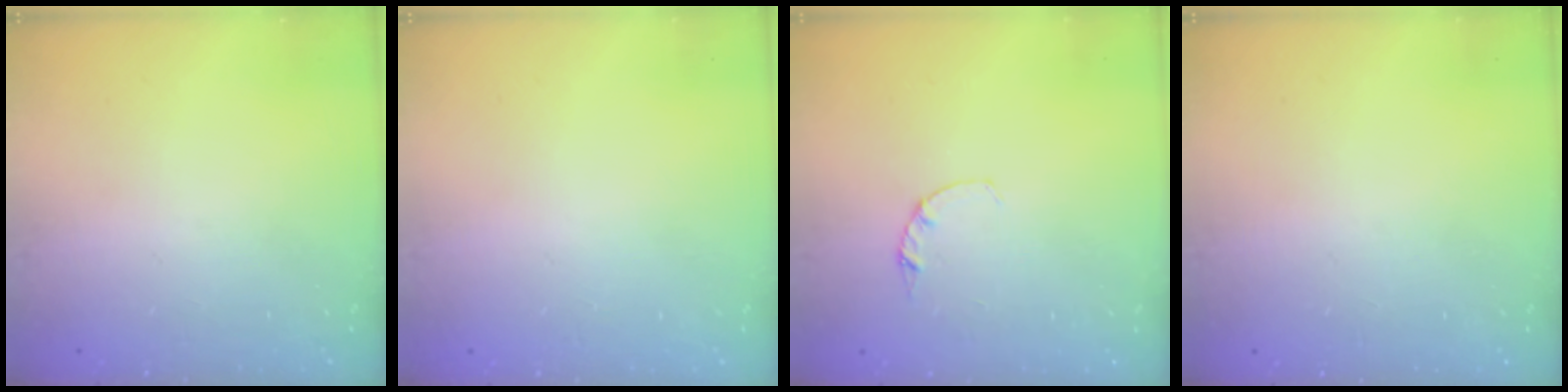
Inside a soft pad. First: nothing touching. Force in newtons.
{"total": 2.5, "press": 2.5, "slide": 0.2}
{"total": 1.2, "press": 1.1, "slide": 0.3}
{"total": 2.2, "press": 2.2, "slide": 0.1}